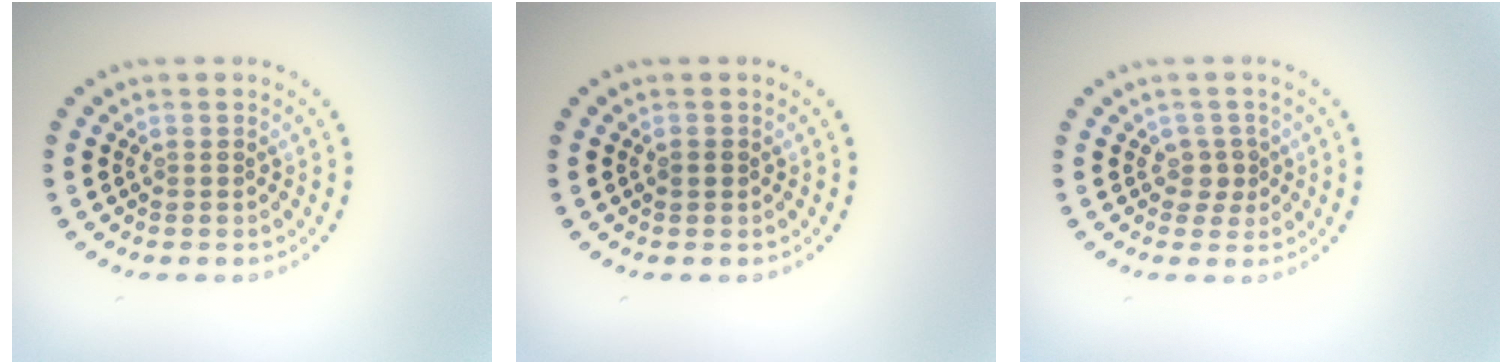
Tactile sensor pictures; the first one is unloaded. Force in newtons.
{"total": 0.8, "press": 0.8, "slide": 0.1}
{"total": 1.6, "press": 1.2, "slide": 1.0}